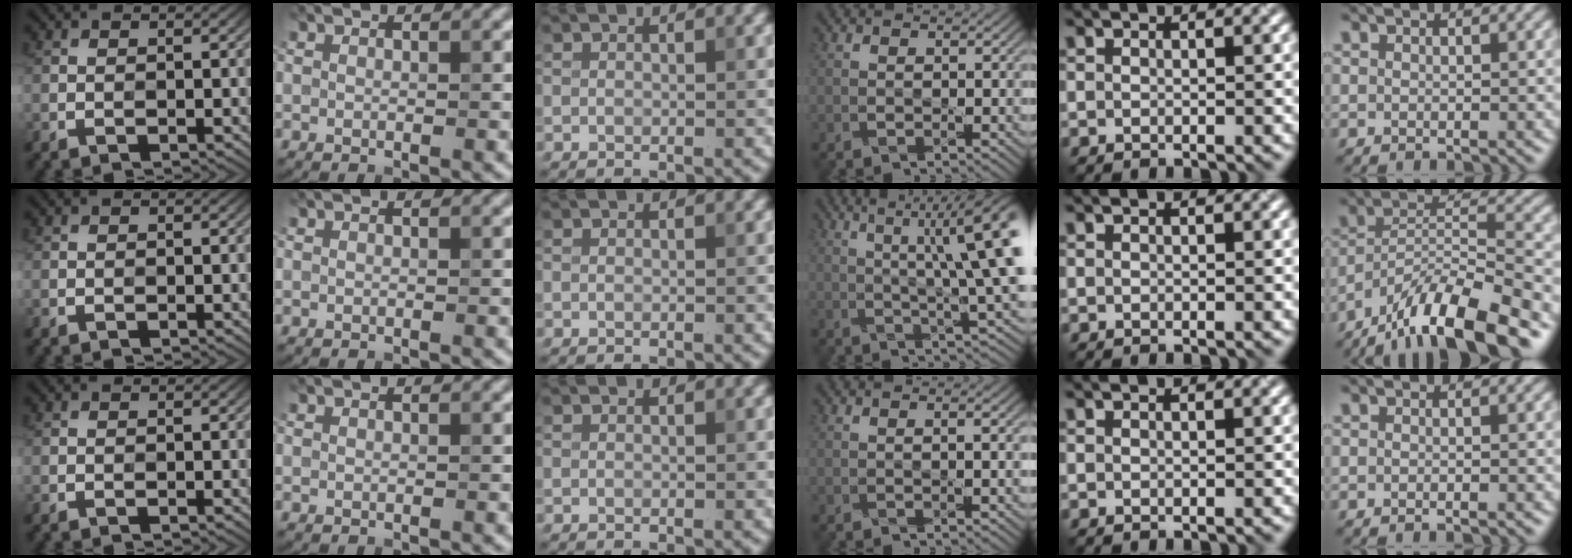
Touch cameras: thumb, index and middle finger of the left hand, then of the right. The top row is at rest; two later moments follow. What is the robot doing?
{"motion": "pour", "object": "cup"}